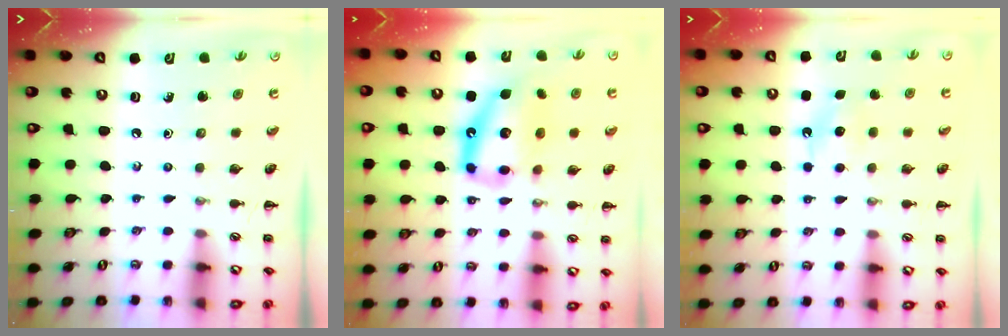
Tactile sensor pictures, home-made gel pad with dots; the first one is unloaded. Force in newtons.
{"total": 13.7, "press": 13.3, "slide": 3.4}
{"total": 6.7, "press": 6.5, "slide": 1.6}